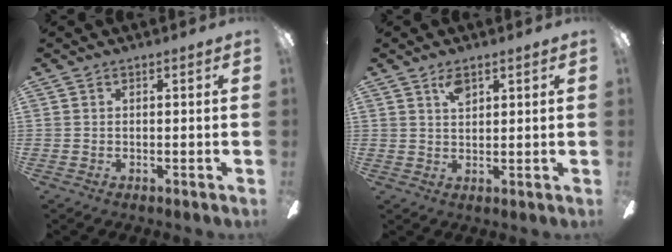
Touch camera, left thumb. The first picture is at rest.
{"total": 3.8, "force": [2.5, 1.5, 2.4], "torque": [-0.037, -0.003, 0.040]}